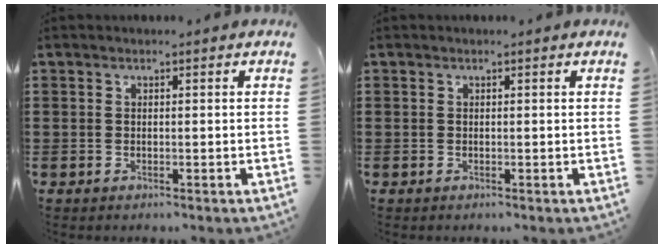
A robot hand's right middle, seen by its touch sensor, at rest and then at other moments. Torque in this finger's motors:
{"motor_torque": [0.00, 0.00, 0.00, 0.00]}